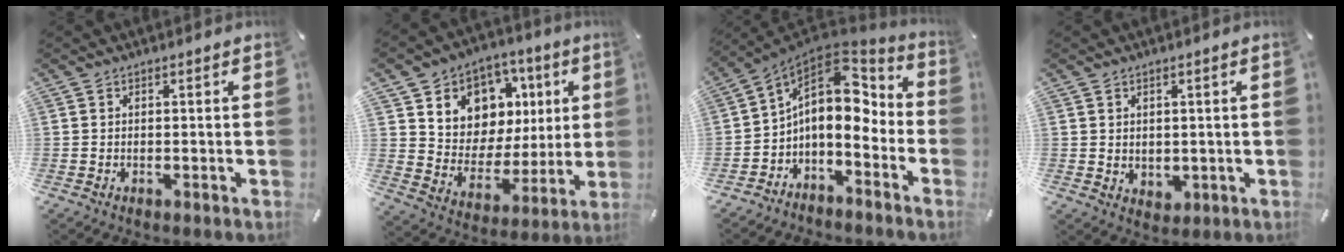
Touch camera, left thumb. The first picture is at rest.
{"total": 9.9, "force": [3.2, 9.2, 1.7], "torque": [-0.026, -0.041, 0.066]}
{"total": 12.6, "force": [1.3, 8.7, 9.0], "torque": [-0.138, -0.024, 0.019]}
{"total": 2.7, "force": [1.8, 2.1, 0.1], "torque": [0.009, -0.011, 0.030]}